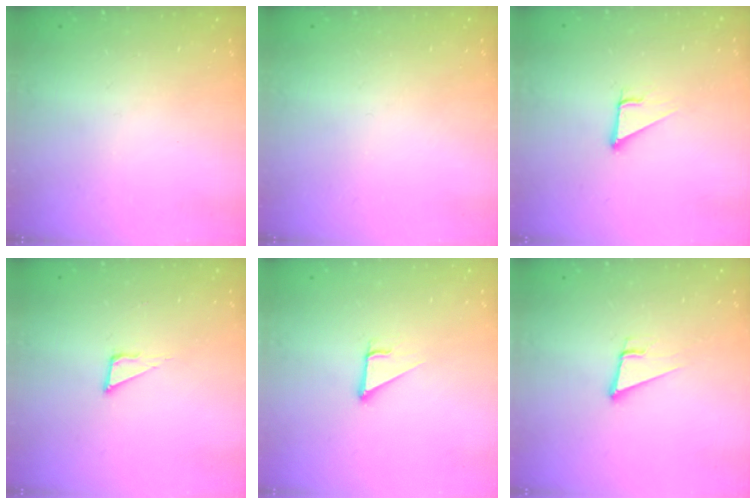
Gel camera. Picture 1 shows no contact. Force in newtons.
{"total": 0.0}
{"total": 3.7, "press": 3.7, "slide": 0.2}
{"total": 5.3, "press": 5.2, "slide": 0.3}
{"total": 2.9, "press": 2.8, "slide": 0.2}
{"total": 5.0, "press": 4.4, "slide": 2.4}